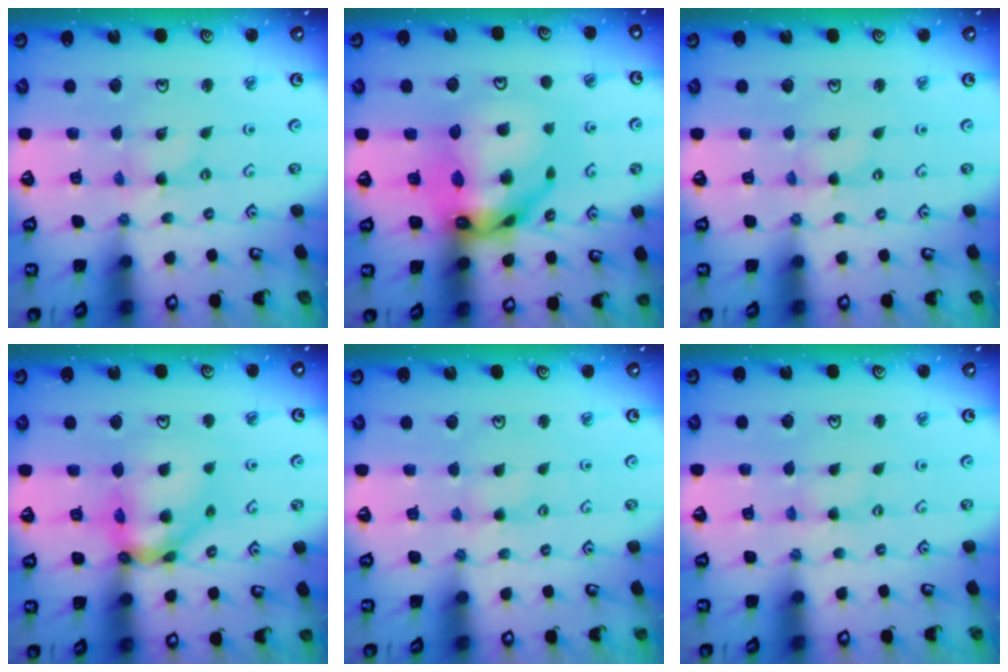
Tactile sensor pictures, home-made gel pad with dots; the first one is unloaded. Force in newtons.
{"total": 17.4, "press": 17.3, "slide": 1.5}
{"total": 0.0}
{"total": 12.1, "press": 12.0, "slide": 1.3}
{"total": 1.7, "press": 1.7, "slide": 0.2}
{"total": 0.0}